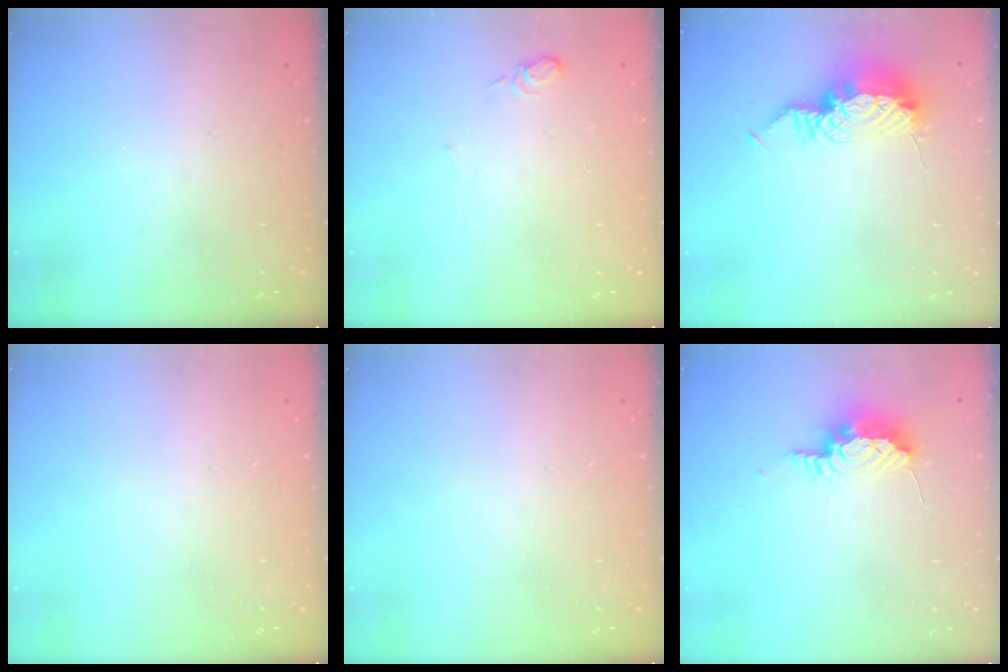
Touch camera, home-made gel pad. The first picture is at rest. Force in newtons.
{"total": 5.6, "press": 5.5, "slide": 1.4}
{"total": 11.1, "press": 11.0, "slide": 1.6}
{"total": 0.0}
{"total": 0.0}
{"total": 15.3, "press": 10.2, "slide": 11.4}